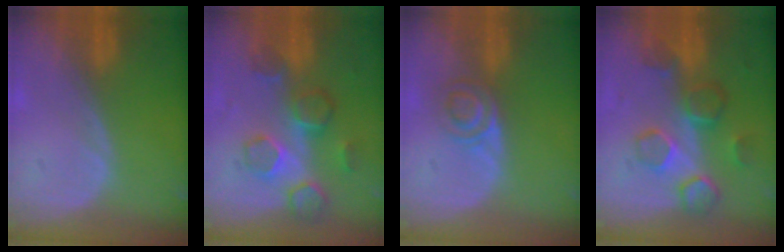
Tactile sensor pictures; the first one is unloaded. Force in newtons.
{"total": 8.7, "press": 7.6, "slide": 4.3}
{"total": 3.8, "press": 3.6, "slide": 0.9}
{"total": 8.4, "press": 7.7, "slide": 3.5}